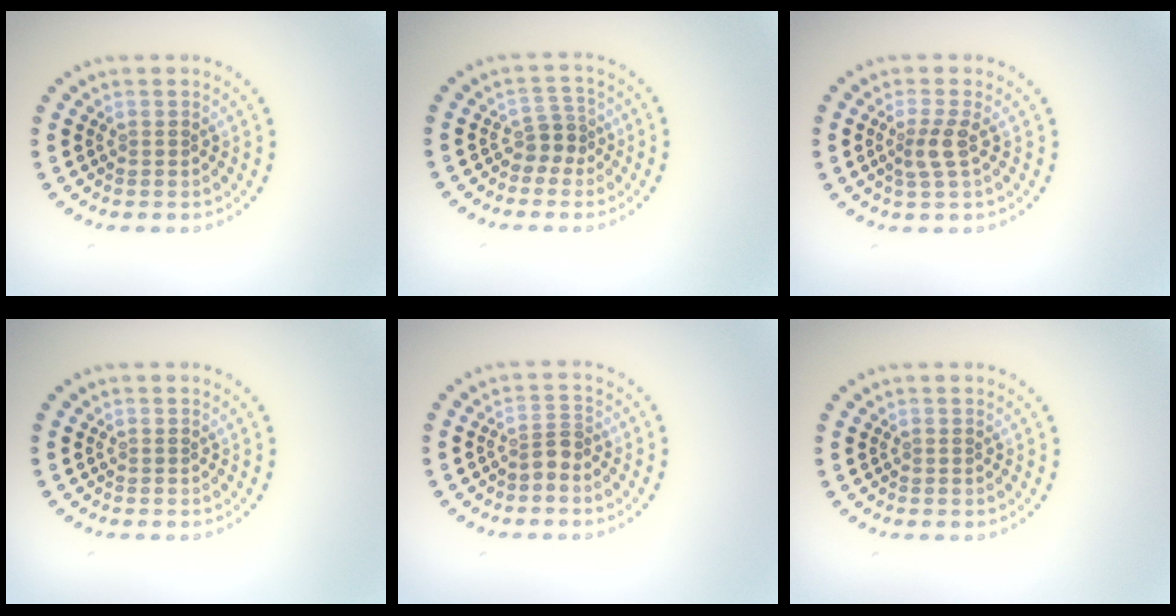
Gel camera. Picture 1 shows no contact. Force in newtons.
{"total": 2.0, "press": 1.5, "slide": 1.3}
{"total": 2.1, "press": 1.6, "slide": 1.3}
{"total": 0.0}
{"total": 1.6, "press": 1.2, "slide": 1.0}
{"total": 0.0}